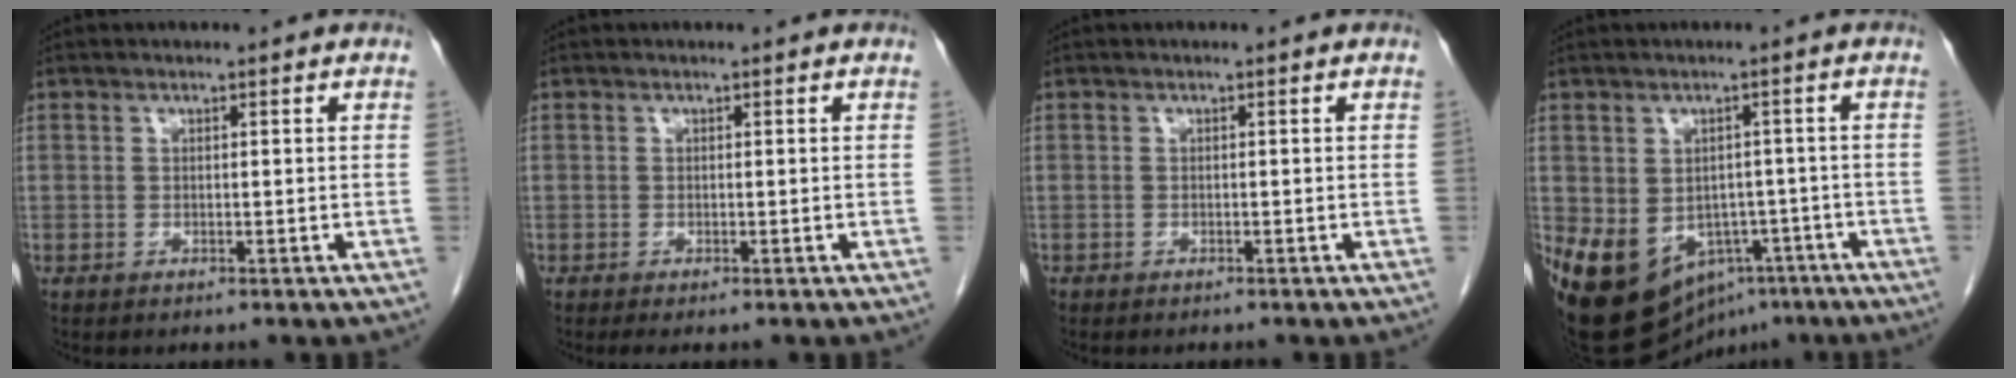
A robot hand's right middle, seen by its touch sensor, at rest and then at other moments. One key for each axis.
{"total": 1.1, "fx": -0.8, "fy": 0.0, "fz": 0.8, "tx": -0.015, "ty": -0.007, "tz": -0.011}
{"total": 0.5, "fx": -0.5, "fy": 0.1, "fz": 0.1, "tx": -0.006, "ty": -0.001, "tz": -0.010}
{"total": 15.1, "fx": -7.0, "fy": 10.8, "fz": 7.9, "tx": -0.161, "ty": 0.008, "tz": -0.087}